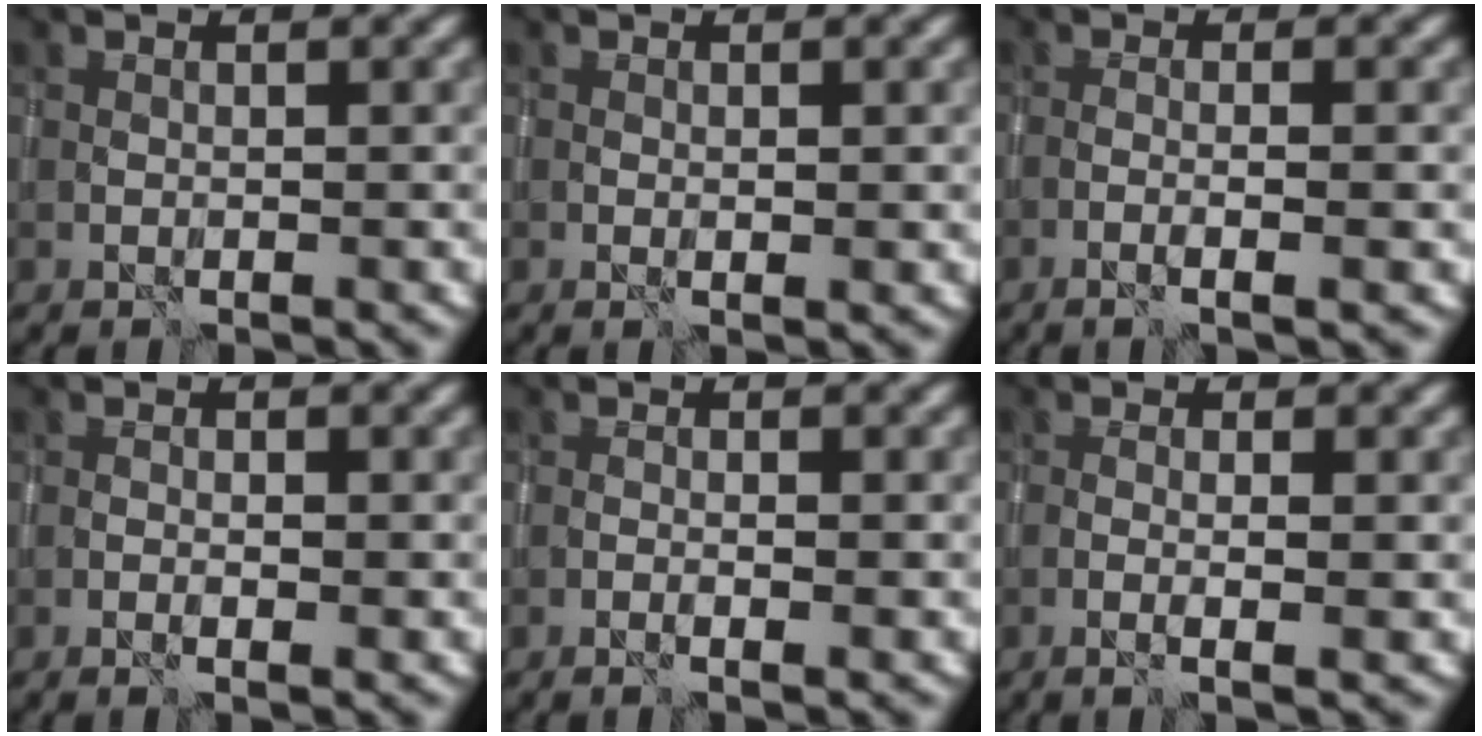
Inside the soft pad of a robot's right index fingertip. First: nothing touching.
{"total": 1.0, "force": [0.0, 0.1, 1.0], "torque": [-0.017, 0.000, 0.000]}
{"total": 2.7, "force": [-0.9, 0.3, 2.5], "torque": [-0.038, 0.006, -0.024]}
{"total": 1.4, "force": [-0.3, 0.2, 1.3], "torque": [-0.021, 0.002, -0.006]}
{"total": 1.3, "force": [-0.4, -0.1, 1.2], "torque": [-0.023, 0.002, -0.009]}
{"total": 2.7, "force": [-0.5, 0.4, 2.7], "torque": [-0.046, 0.000, -0.013]}